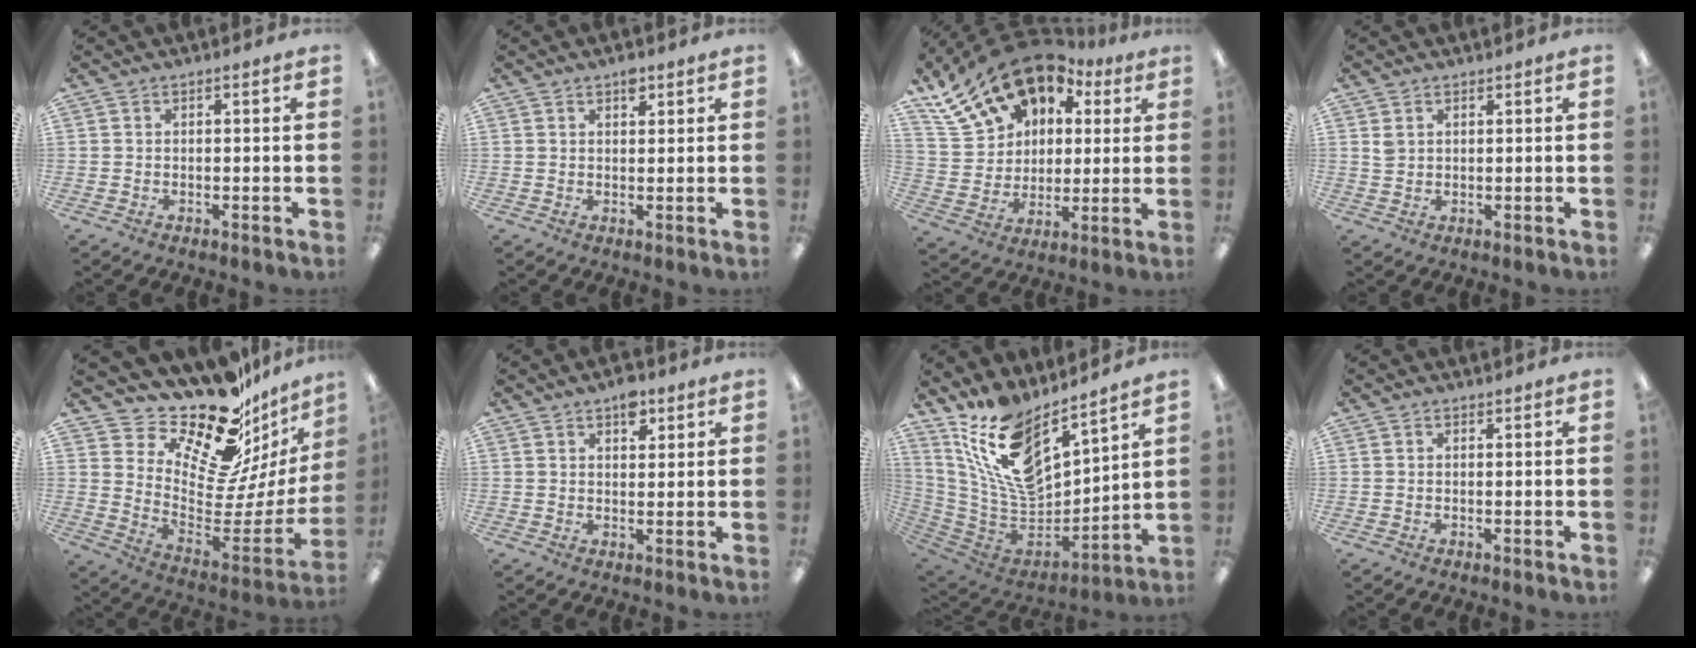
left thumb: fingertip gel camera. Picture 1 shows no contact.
{"total": 2.6, "force": [1.8, 1.3, 1.4], "torque": [-0.013, -0.005, 0.029]}
{"total": 19.8, "force": [13.4, 12.2, 7.8], "torque": [-0.160, -0.074, 0.253]}
{"total": 2.0, "force": [1.2, 1.3, 0.8], "torque": [-0.019, 0.002, 0.023]}
{"total": 20.6, "force": [17.3, 7.3, 8.4], "torque": [-0.110, -0.168, 0.292]}
{"total": 5.1, "force": [3.1, 2.8, 3.0], "torque": [-0.023, -0.014, 0.047]}
{"total": 17.4, "force": [11.3, 7.8, 10.7], "torque": [-0.216, -0.078, 0.202]}
{"total": 0.0}